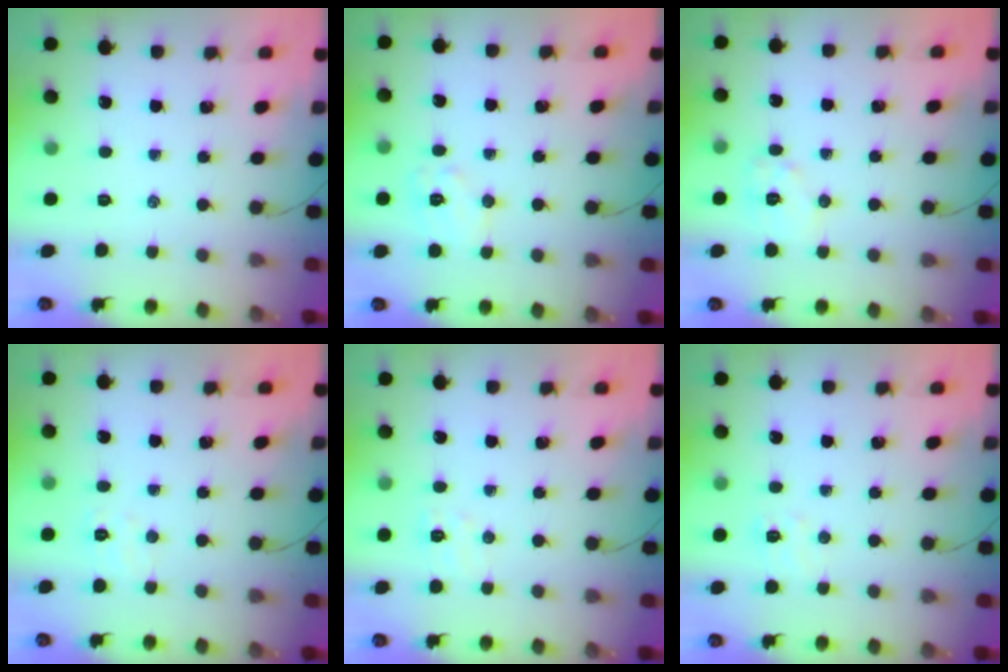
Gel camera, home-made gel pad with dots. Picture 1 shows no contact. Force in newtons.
{"total": 7.8, "press": 7.8, "slide": 0.6}
{"total": 6.5, "press": 6.5, "slide": 0.7}
{"total": 3.7, "press": 3.5, "slide": 1.0}
{"total": 4.8, "press": 4.6, "slide": 1.2}
{"total": 6.0, "press": 5.7, "slide": 1.6}